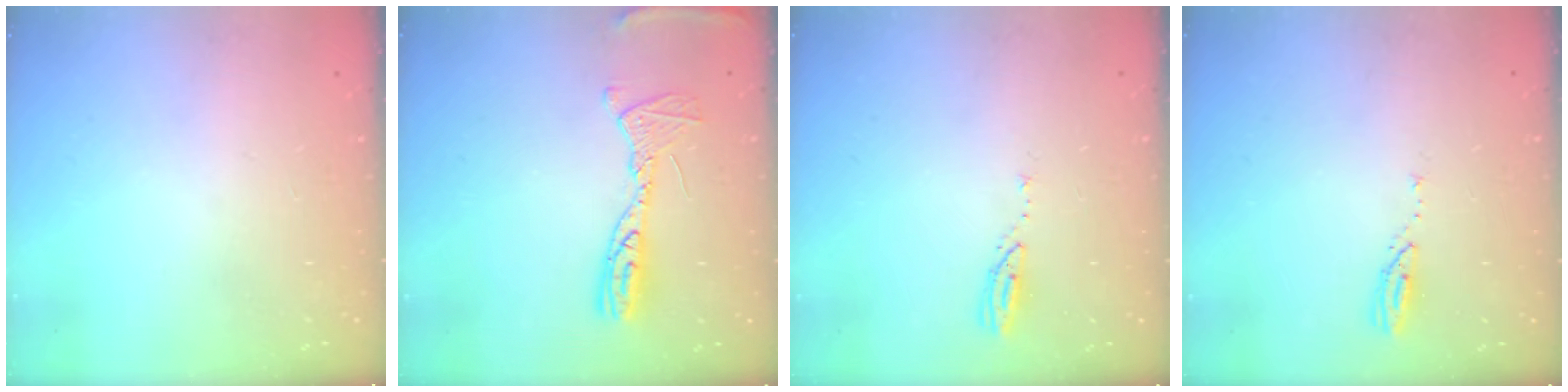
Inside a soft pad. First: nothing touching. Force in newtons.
{"total": 12.0, "press": 11.9, "slide": 1.1}
{"total": 3.7, "press": 3.7, "slide": 0.3}
{"total": 3.6, "press": 3.6, "slide": 0.3}